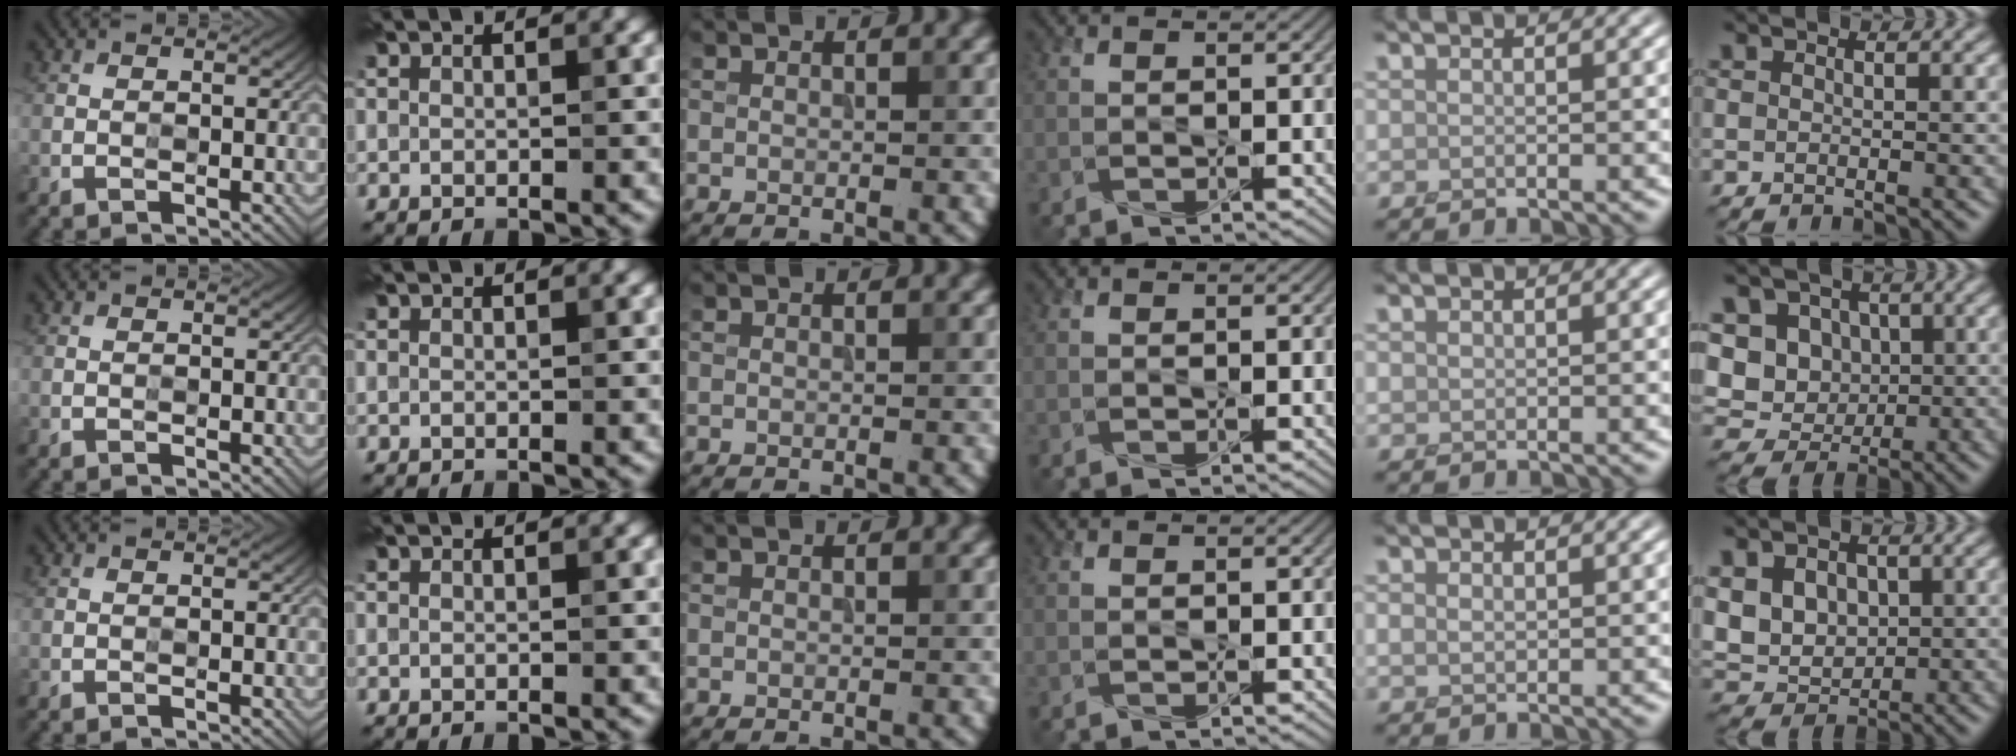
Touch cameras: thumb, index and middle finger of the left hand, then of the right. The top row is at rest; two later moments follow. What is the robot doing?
{"motion": "press", "object": "gel pad"}